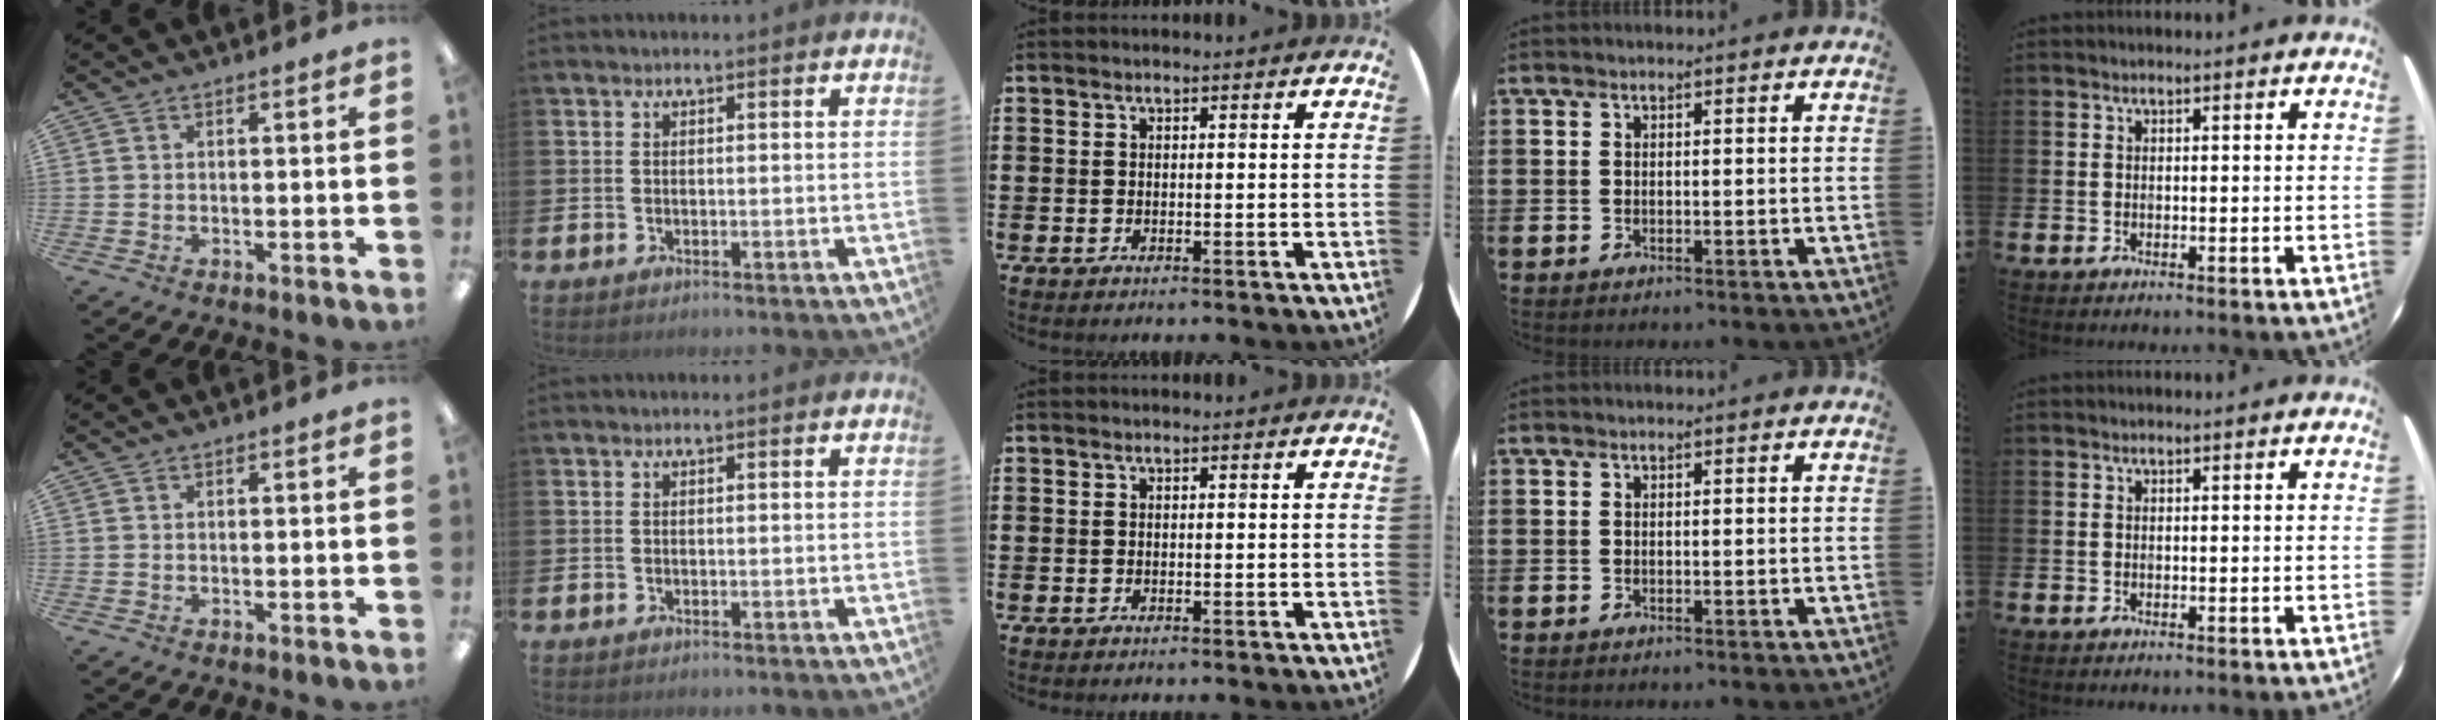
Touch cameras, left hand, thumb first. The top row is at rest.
{}